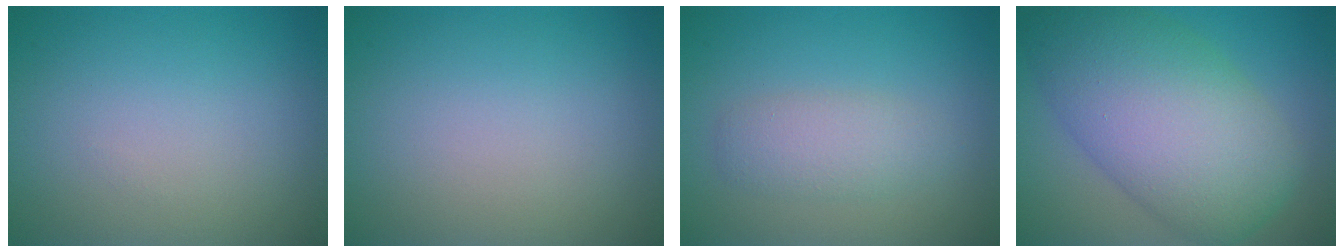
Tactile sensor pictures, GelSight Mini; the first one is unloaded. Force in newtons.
{"total": 0.0}
{"total": 2.7, "press": 2.7, "slide": 0.1}
{"total": 11.2, "press": 11.2, "slide": 0.4}